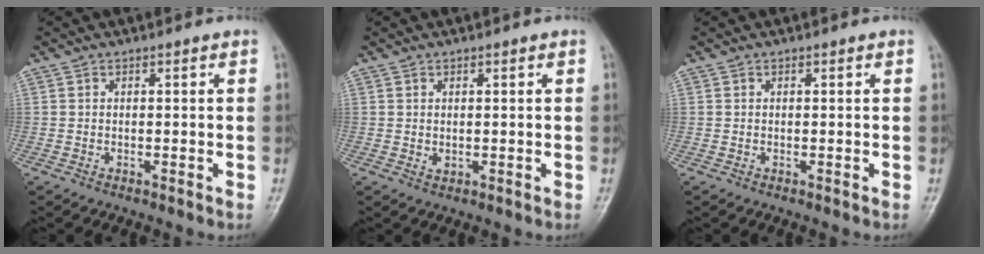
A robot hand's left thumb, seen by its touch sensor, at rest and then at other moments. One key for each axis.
{"total": 1.1, "fx": 0.3, "fy": 0.7, "fz": 0.8, "tx": -0.011, "ty": -0.004, "tz": 0.009}
{"total": 0.0}